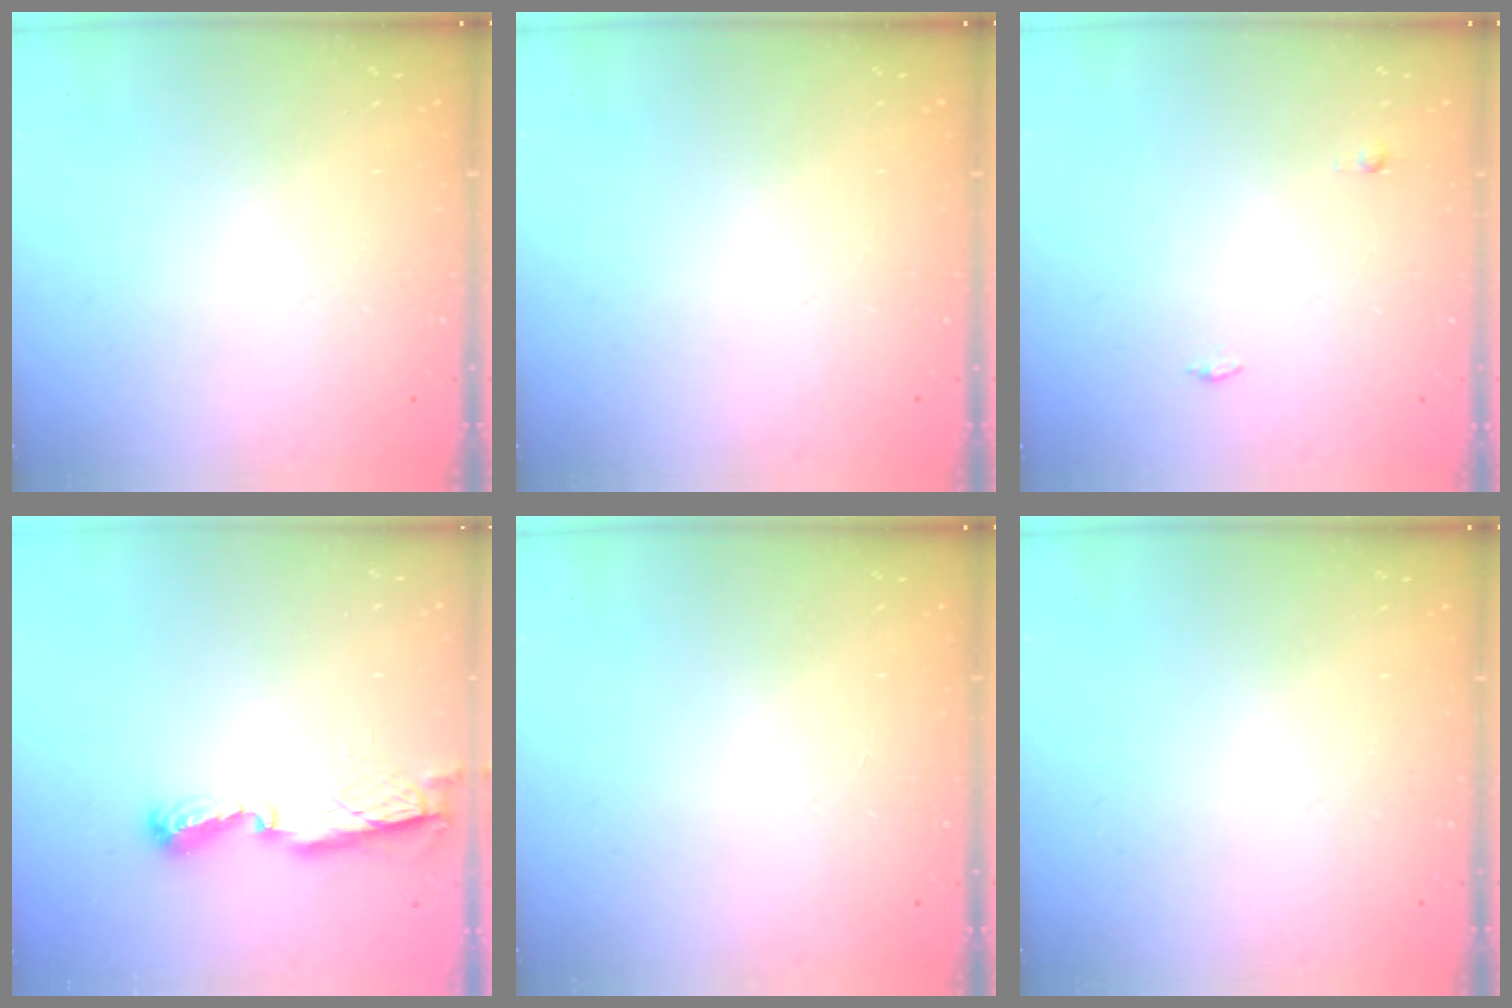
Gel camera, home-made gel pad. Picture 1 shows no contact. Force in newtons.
{"total": 0.0}
{"total": 7.6, "press": 3.3, "slide": 6.8}
{"total": 7.7, "press": 7.7, "slide": 0.2}
{"total": 0.0}
{"total": 0.0}